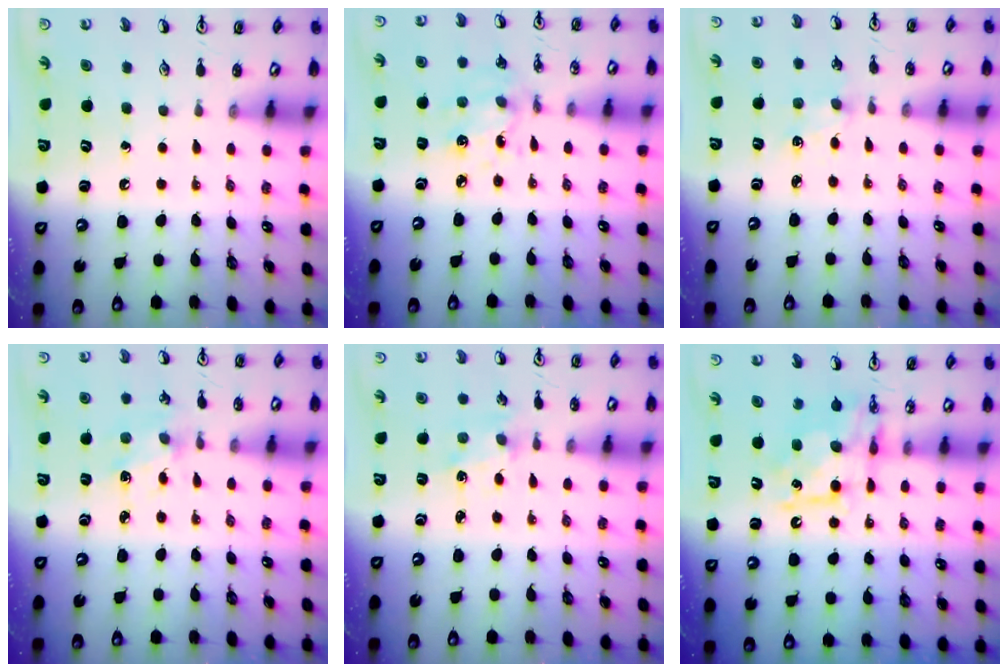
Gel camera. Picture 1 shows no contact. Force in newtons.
{"total": 5.4, "press": 5.4, "slide": 0.5}
{"total": 1.3, "press": 1.3, "slide": 0.2}
{"total": 2.4, "press": 2.4, "slide": 0.0}
{"total": 1.2, "press": 1.1, "slide": 0.2}
{"total": 8.7, "press": 8.7, "slide": 0.3}